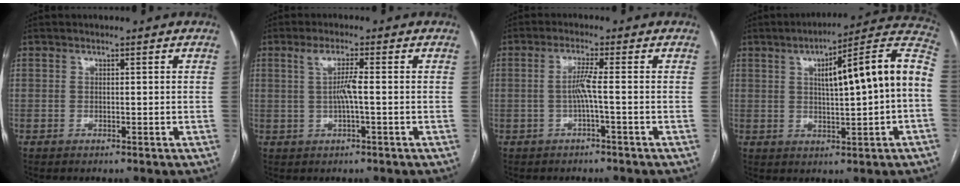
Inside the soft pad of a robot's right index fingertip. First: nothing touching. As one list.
[{"total": 3.5, "force": [0.2, 0.0, 3.5], "torque": [-0.070, 0.006, 0.007]}, {"total": 2.9, "force": [-0.6, -0.5, 2.8], "torque": [-0.054, 0.005, -0.010]}, {"total": 16.8, "force": [1.7, 1.5, 16.6], "torque": [-0.234, 0.037, 0.023]}]